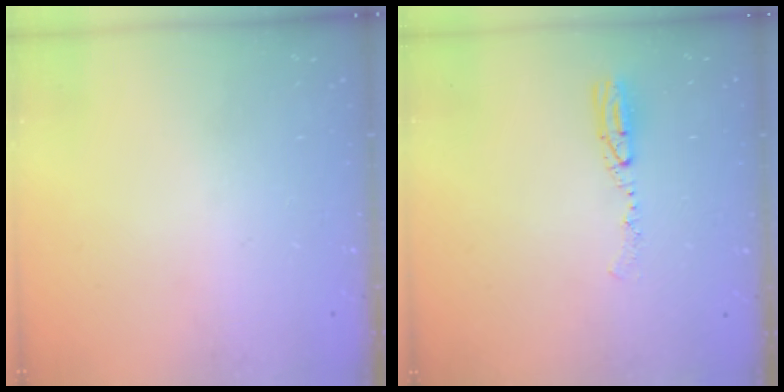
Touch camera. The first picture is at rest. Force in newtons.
{"total": 6.3, "press": 6.0, "slide": 1.7}